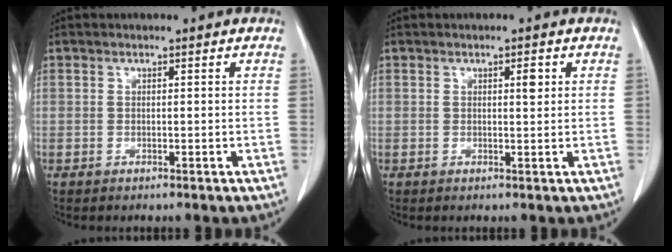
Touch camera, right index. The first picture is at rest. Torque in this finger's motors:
{"motor_torque": [0.18, 0.00, 0.00, 0.01]}